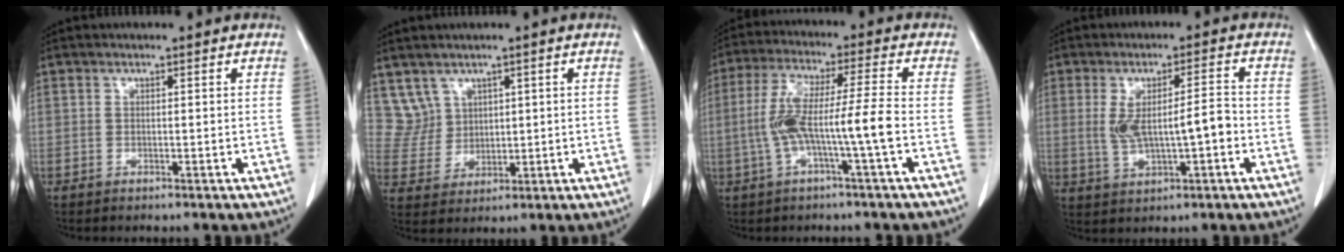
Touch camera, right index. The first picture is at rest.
{"total": 4.7, "force": [2.9, 3.7, -0.3], "torque": [0.004, 0.012, 0.069]}
{"total": 9.5, "force": [-2.2, -0.5, 9.3], "torque": [-0.191, 0.019, -0.039]}
{"total": 7.3, "force": [-0.6, 1.8, 7.0], "torque": [-0.135, 0.012, 0.001]}